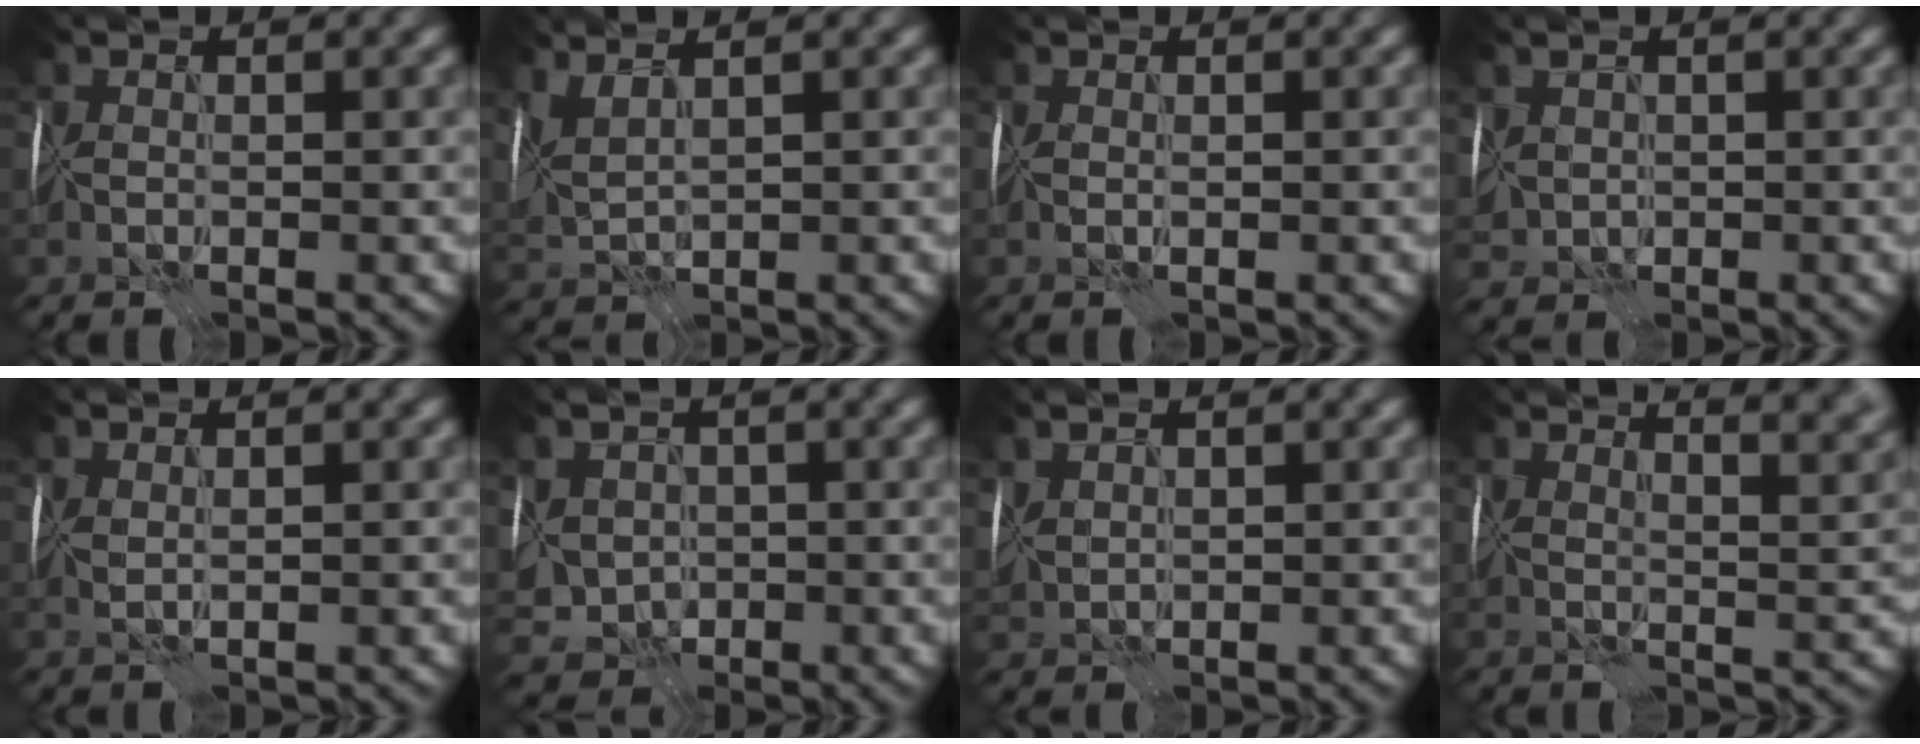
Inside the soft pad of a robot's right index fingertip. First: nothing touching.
{"total": 3.4, "force": [2.4, 1.0, 2.3], "torque": [-0.058, 0.013, 0.047]}
{"total": 0.5, "force": [0.1, 0.1, 0.5], "torque": [-0.009, 0.001, 0.001]}
{"total": 2.2, "force": [0.7, 1.8, 1.0], "torque": [-0.029, 0.001, 0.016]}
{"total": 0.9, "force": [0.7, 0.1, 0.6], "torque": [-0.013, 0.001, 0.014]}
{"total": 4.8, "force": [0.0, 4.0, 2.7], "torque": [-0.055, -0.002, 0.004]}
{"total": 2.3, "force": [1.6, 1.2, 1.1], "torque": [-0.031, 0.010, 0.039]}
{"total": 11.9, "force": [8.2, 4.2, 7.5], "torque": [-0.065, 0.052, 0.080]}